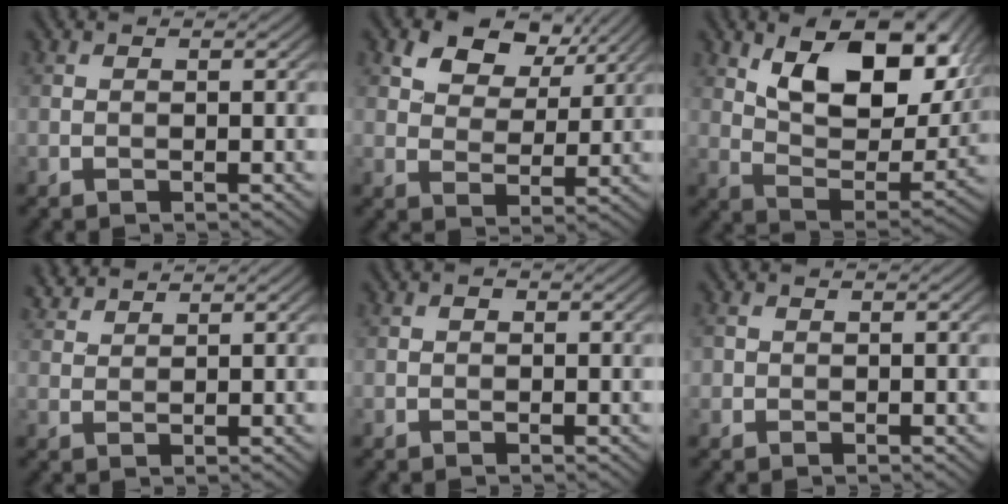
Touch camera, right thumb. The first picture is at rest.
{"total": 7.3, "force": [4.3, 4.5, 3.9], "torque": [-0.075, -0.001, 0.073]}
{"total": 14.4, "force": [6.7, 7.1, 10.5], "torque": [-0.174, -0.011, 0.109]}
{"total": 2.7, "force": [2.6, 0.3, 0.9], "torque": [-0.025, 0.005, 0.055]}
{"total": 0.5, "force": [-0.1, 0.5, 0.2], "torque": [-0.001, -0.004, -0.004]}
{"total": 1.2, "force": [0.1, 1.2, 0.4], "torque": [-0.012, -0.001, -0.001]}